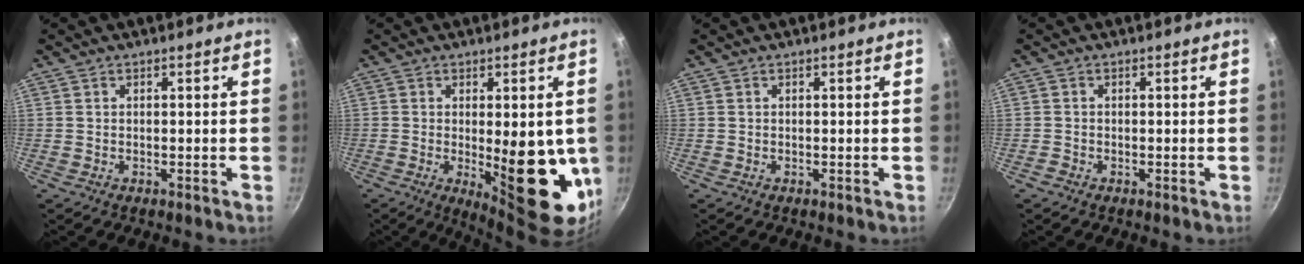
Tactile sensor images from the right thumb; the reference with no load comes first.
{"total": 16.9, "force": [-1.8, 6.4, 15.5], "torque": [-0.180, -0.029, -0.009]}
{"total": 0.0}
{"total": 0.8, "force": [-0.7, 0.5, 0.1], "torque": [-0.003, 0.003, -0.014]}